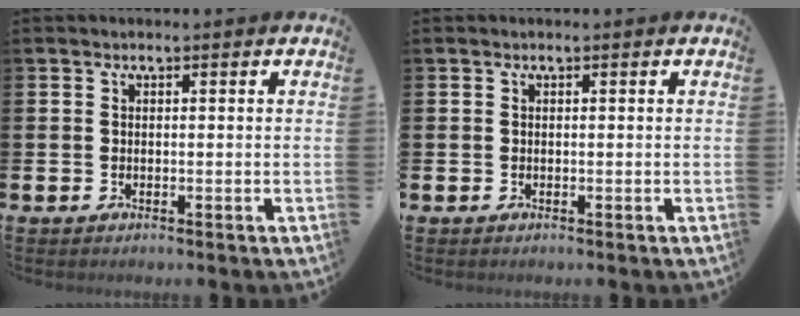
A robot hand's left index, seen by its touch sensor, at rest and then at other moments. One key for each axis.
{"total": 0.0}